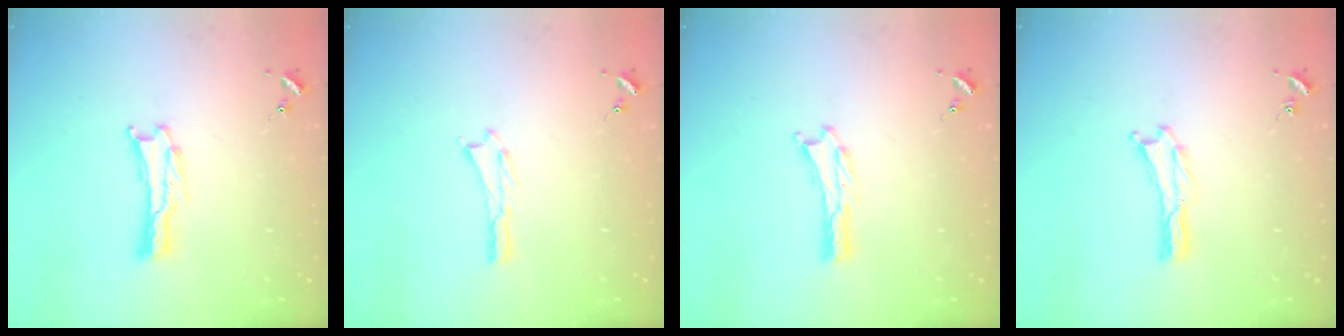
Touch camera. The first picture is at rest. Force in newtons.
{"total": 0.0}
{"total": 0.0}
{"total": 0.0}